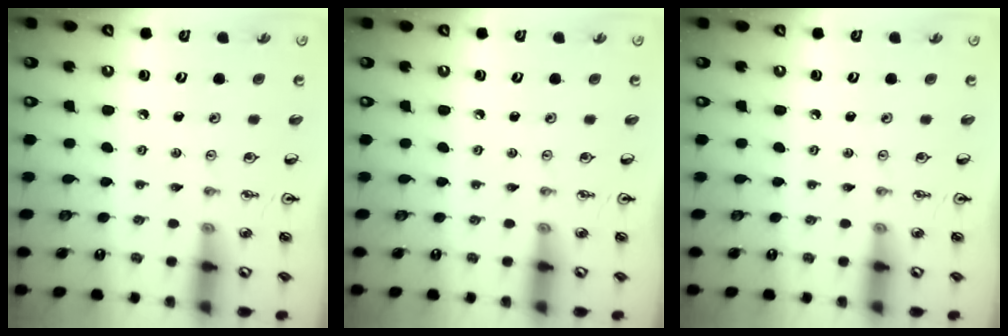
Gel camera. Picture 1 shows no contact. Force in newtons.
{"total": 0.0}
{"total": 0.0}